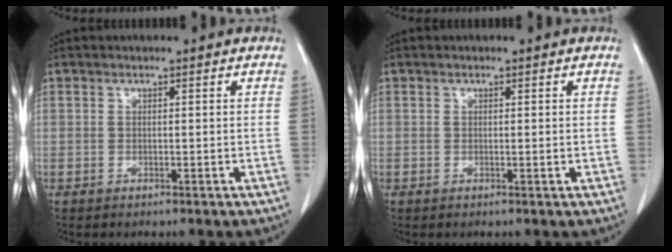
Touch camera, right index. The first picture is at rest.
{"total": 0.6, "force": [-0.1, 0.0, 0.6], "torque": [-0.010, -0.002, 0.000]}